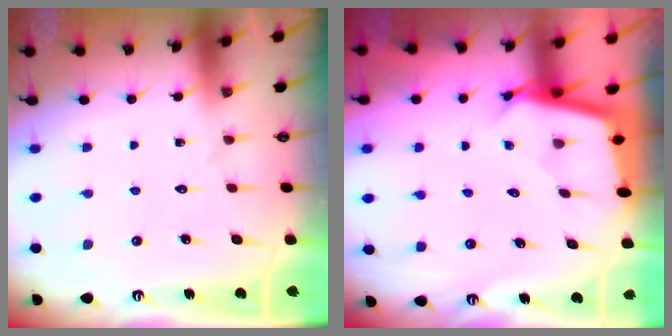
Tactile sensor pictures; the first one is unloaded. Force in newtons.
{"total": 4.4, "press": 4.3, "slide": 0.3}